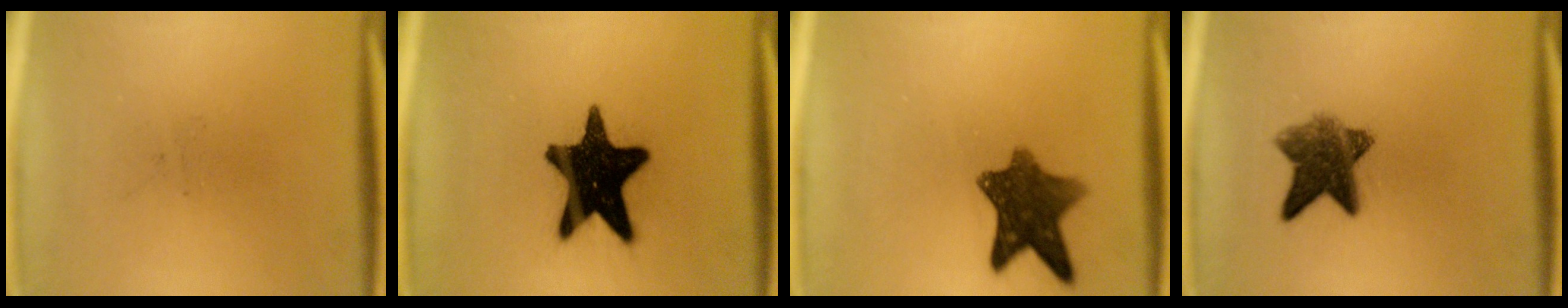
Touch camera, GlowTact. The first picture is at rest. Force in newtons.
{"total": 18.0}
{"total": 9.3}
{"total": 7.9}